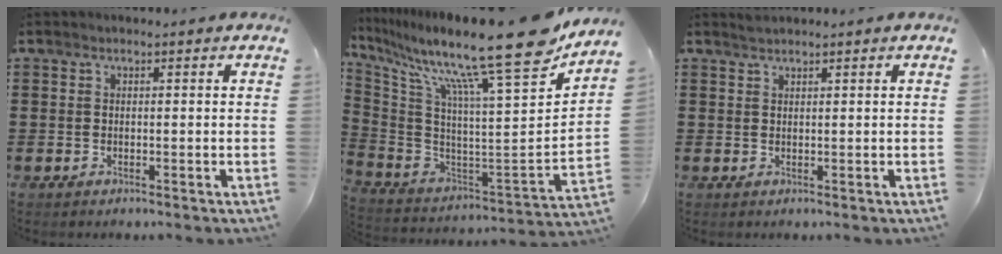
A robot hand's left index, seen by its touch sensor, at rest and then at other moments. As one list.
[{"total": 17.1, "force": [12.8, 1.4, 11.3], "torque": [-0.206, -0.101, 0.198]}, {"total": 1.1, "force": [1.1, 0.2, 0.1], "torque": [-0.005, 0.000, 0.022]}]